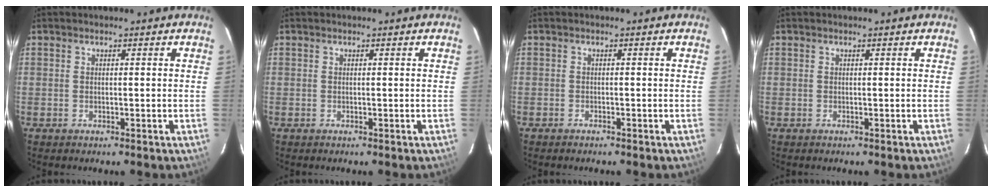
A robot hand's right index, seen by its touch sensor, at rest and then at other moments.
{"total": 0.0}
{"total": 0.8, "force": [-0.7, 0.2, 0.1], "torque": [-0.007, 0.002, -0.014]}
{"total": 0.0}